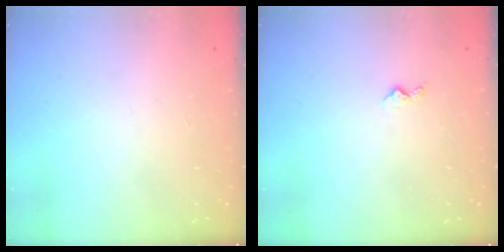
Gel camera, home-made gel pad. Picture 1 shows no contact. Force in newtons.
{"total": 3.4, "press": 3.4, "slide": 0.5}